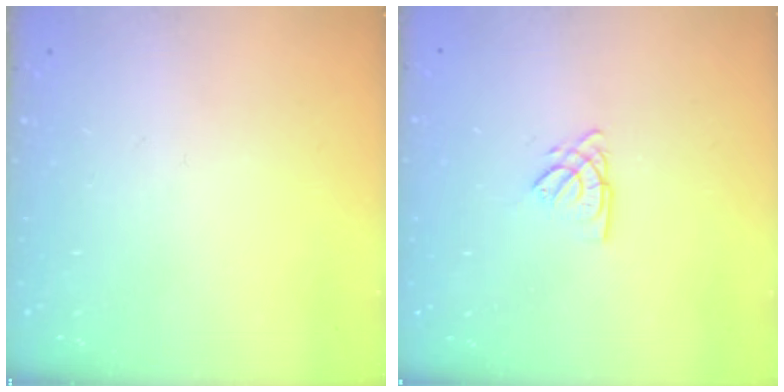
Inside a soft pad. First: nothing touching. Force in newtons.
{"total": 2.7, "press": 2.7, "slide": 0.3}